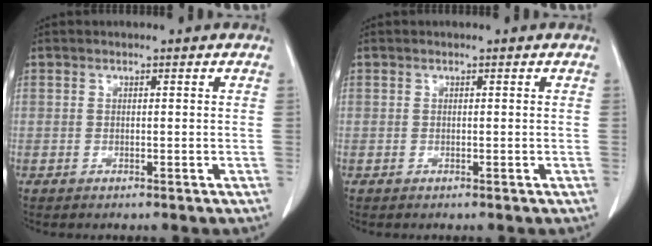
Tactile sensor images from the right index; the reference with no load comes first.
{"total": 0.0}